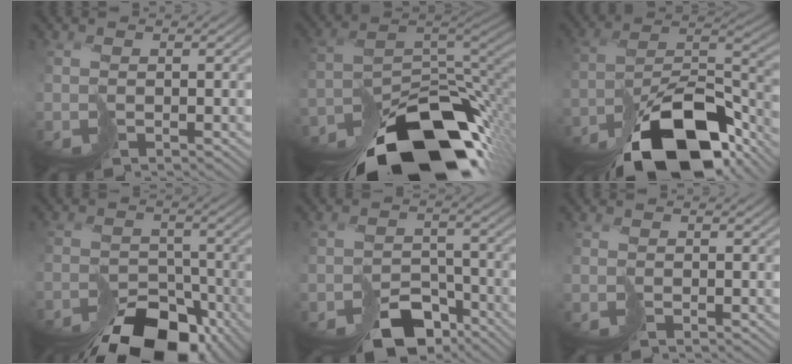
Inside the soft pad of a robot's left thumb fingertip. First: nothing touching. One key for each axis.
{"total": 18.0, "fx": -13.0, "fy": 7.7, "fz": 9.7, "tx": -0.160, "ty": -0.034, "tz": -0.182}
{"total": 17.3, "fx": -12.7, "fy": 6.5, "fz": 9.7, "tx": -0.160, "ty": -0.026, "tz": -0.199}
{"total": 13.4, "fx": -11.4, "fy": 5.3, "fz": 4.8, "tx": -0.062, "ty": -0.024, "tz": -0.155}
{"total": 7.4, "fx": -5.7, "fy": 3.8, "fz": 2.7, "tx": -0.034, "ty": -0.017, "tz": -0.088}
{"total": 0.0}